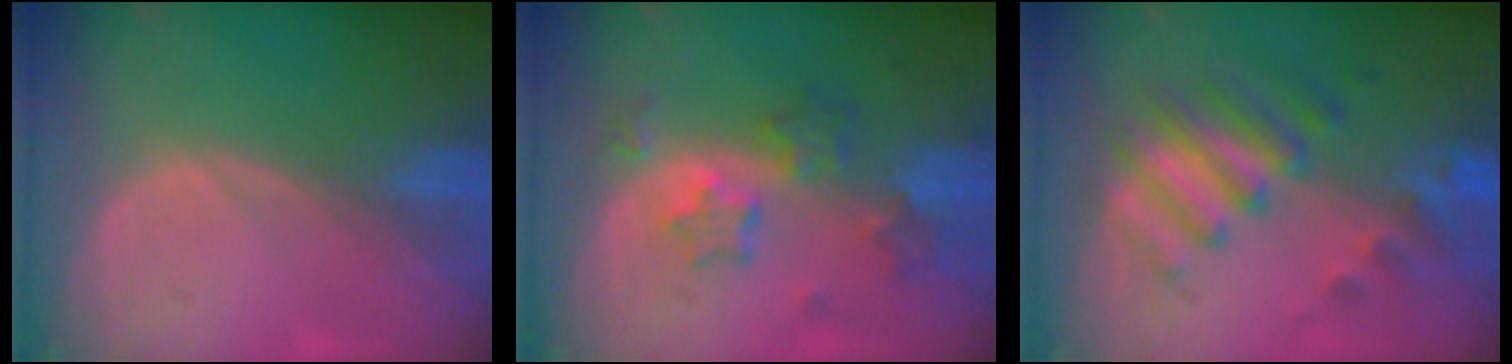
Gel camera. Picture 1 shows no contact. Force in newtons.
{"total": 7.0, "press": 6.2, "slide": 3.2}
{"total": 8.0, "press": 7.7, "slide": 1.9}